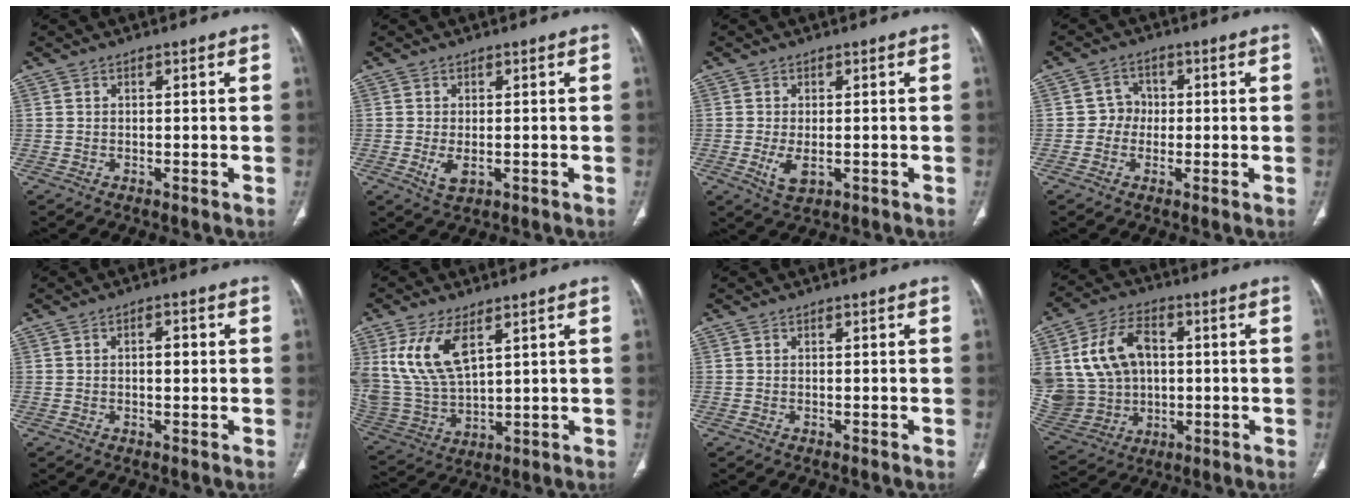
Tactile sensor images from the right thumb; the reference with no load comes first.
{"total": 2.9, "force": [-0.8, 1.5, 2.4], "torque": [-0.047, -0.007, -0.007]}
{"total": 3.8, "force": [-1.0, 1.9, 3.1], "torque": [-0.062, -0.009, -0.011]}
{"total": 3.6, "force": [-0.4, 3.4, 1.1], "torque": [0.010, 0.012, -0.017]}
{"total": 2.8, "force": [0.3, 1.4, 2.4], "torque": [-0.034, 0.007, 0.003]}
{"total": 13.5, "force": [6.1, 6.5, 10.2], "torque": [-0.213, -0.020, 0.140]}
{"total": 0.0}
{"total": 21.1, "force": [3.2, 16.4, 12.9], "torque": [-0.269, 0.022, 0.084]}